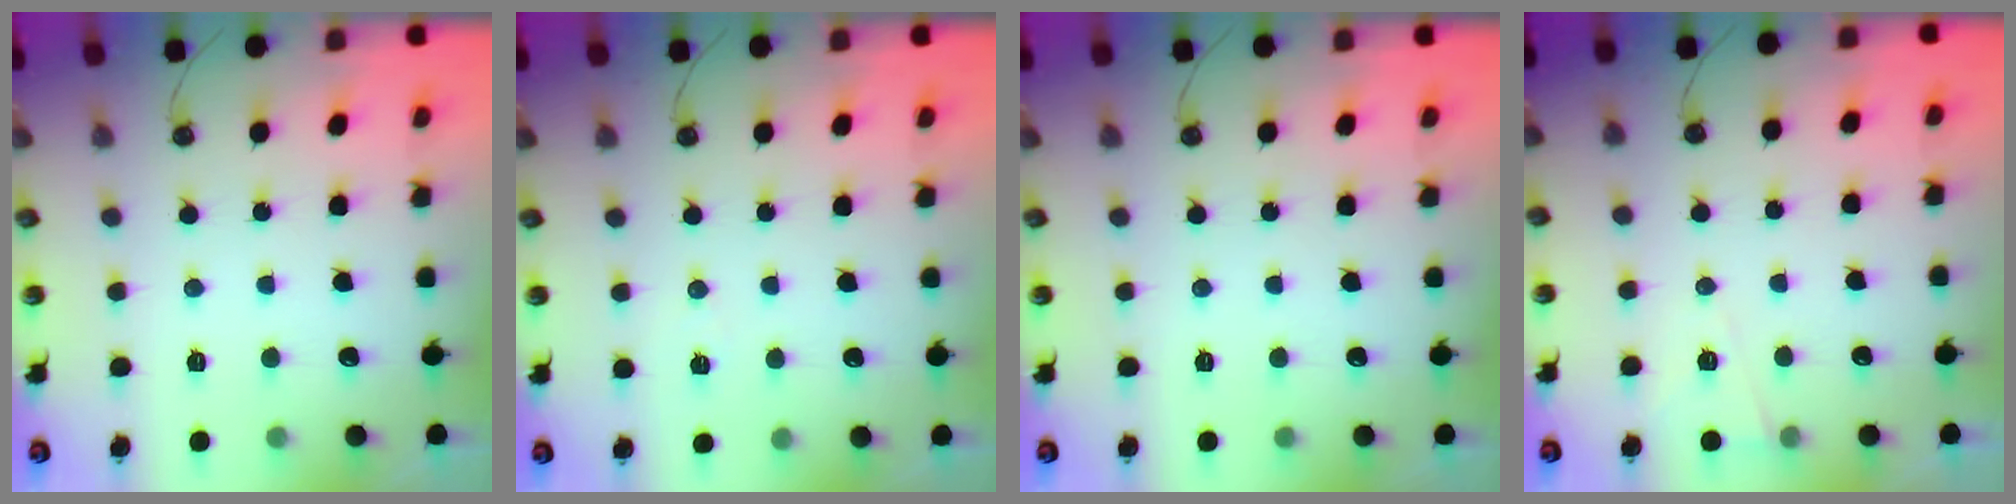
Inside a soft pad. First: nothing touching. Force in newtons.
{"total": 5.5, "press": 3.3, "slide": 4.4}
{"total": 0.0}
{"total": 5.2, "press": 2.9, "slide": 4.3}